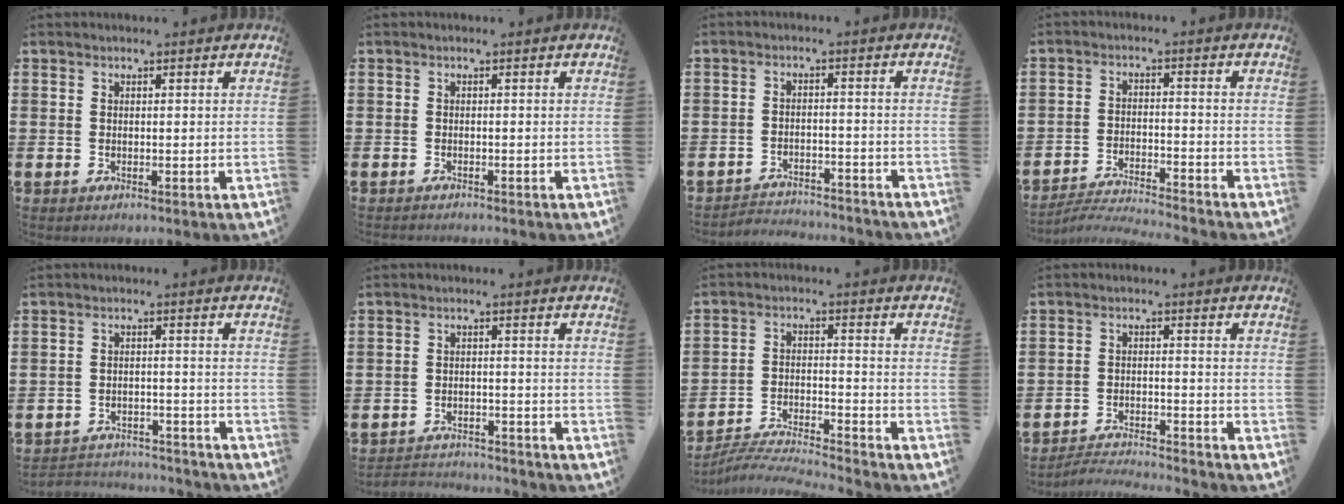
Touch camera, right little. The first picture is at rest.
{"total": 0.5, "force": [-0.5, 0.0, -0.1], "torque": [0.000, -0.002, -0.010]}
{"total": 2.9, "force": [-2.9, 0.2, -0.2], "torque": [-0.004, 0.003, -0.063]}
{"total": 3.5, "force": [-3.4, -0.3, 0.4], "torque": [-0.007, -0.002, -0.072]}
{"total": 3.1, "force": [-3.1, 0.4, -0.1], "torque": [-0.006, 0.003, -0.067]}
{"total": 2.8, "force": [-2.8, 0.3, -0.2], "torque": [-0.005, 0.000, -0.060]}
{"total": 4.6, "force": [-4.5, 0.0, 0.9], "torque": [-0.024, -0.007, -0.092]}
{"total": 2.9, "force": [-2.9, 0.0, 0.1], "torque": [-0.007, 0.004, -0.063]}